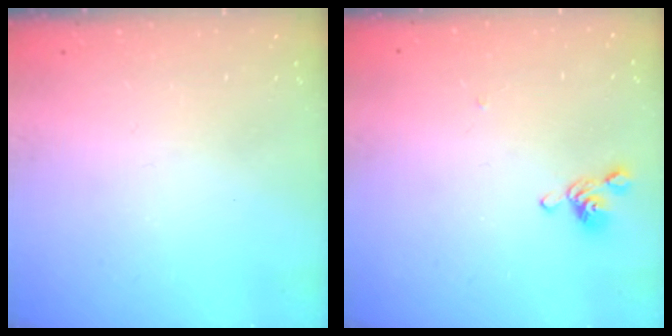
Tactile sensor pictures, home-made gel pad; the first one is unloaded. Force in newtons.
{"total": 5.9, "press": 5.9, "slide": 0.5}